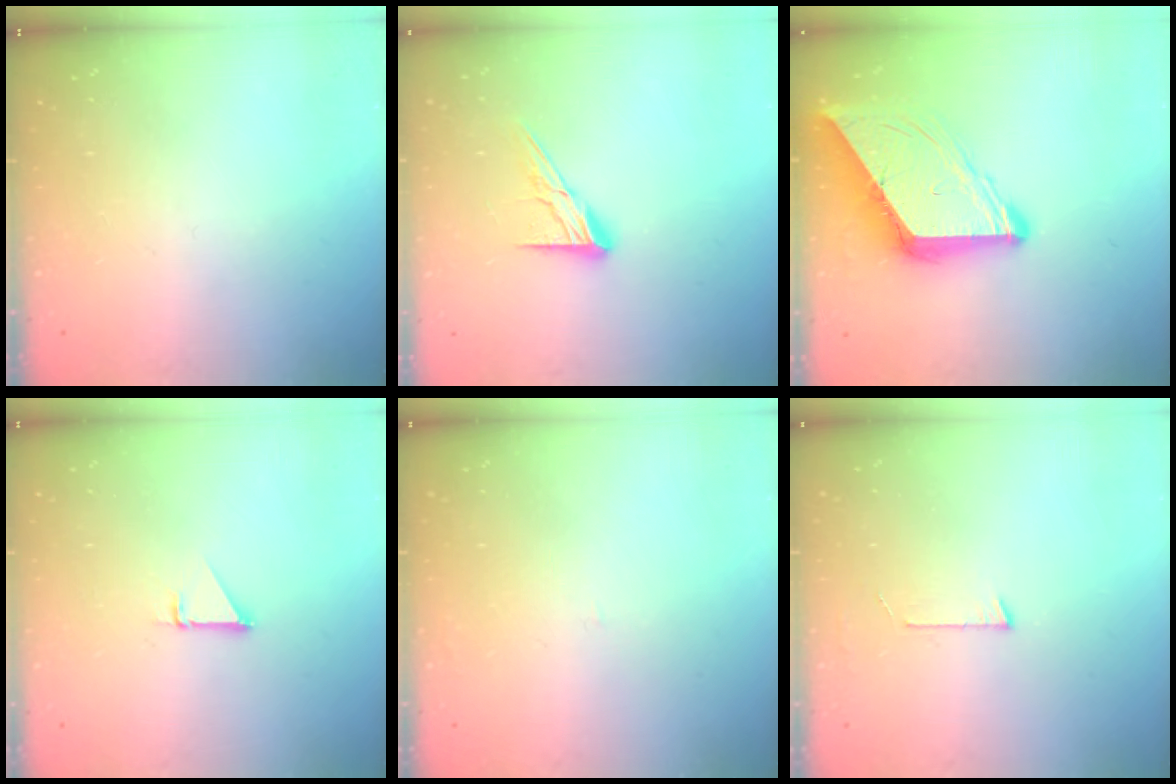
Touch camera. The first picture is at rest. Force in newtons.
{"total": 9.8, "press": 9.8, "slide": 0.5}
{"total": 11.4, "press": 11.3, "slide": 1.3}
{"total": 0.9, "press": 0.9, "slide": 0.1}
{"total": 0.9, "press": 0.9, "slide": 0.1}
{"total": 2.7, "press": 2.7, "slide": 0.2}